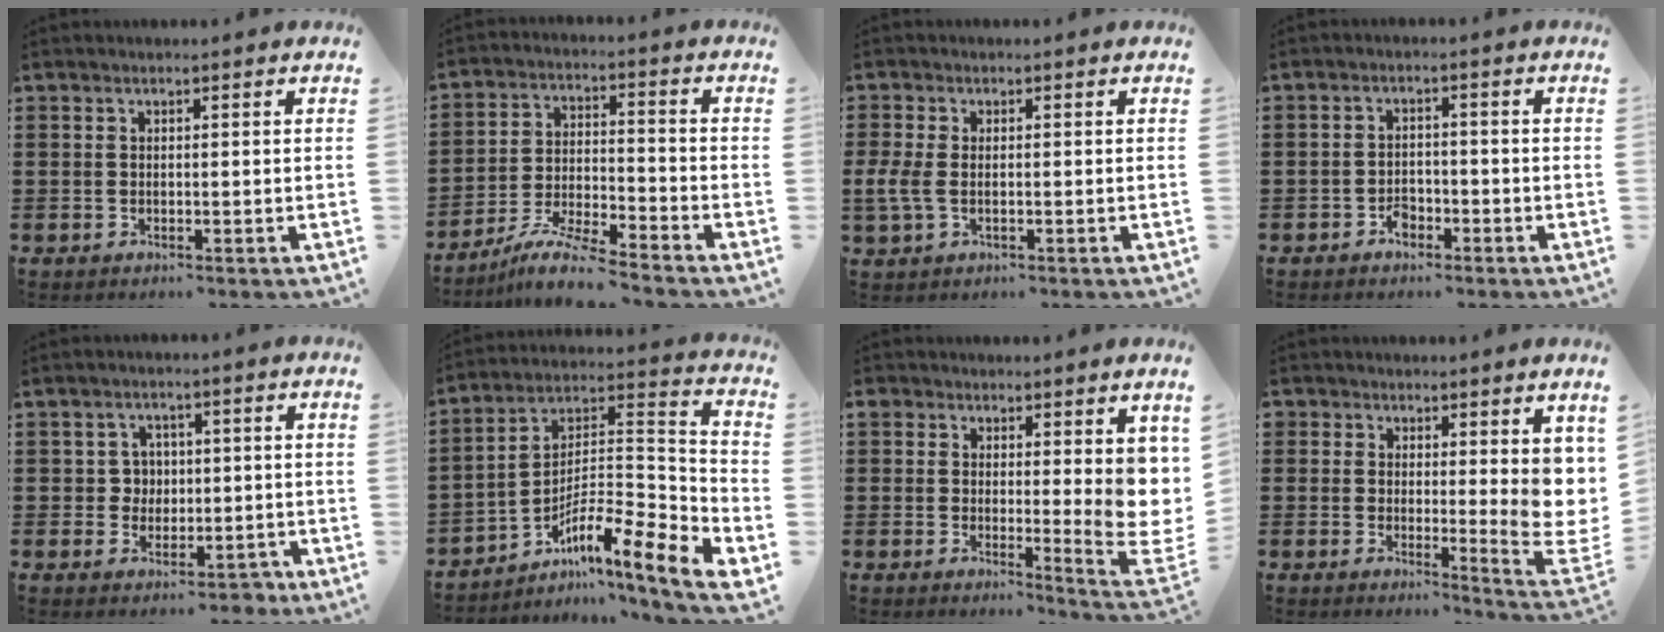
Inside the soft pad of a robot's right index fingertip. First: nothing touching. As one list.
[{"total": 7.3, "force": [-6.6, 0.1, 3.0], "torque": [-0.064, -0.004, -0.129]}, {"total": 3.6, "force": [-0.7, 2.1, 2.8], "torque": [-0.075, -0.004, -0.019]}, {"total": 2.4, "force": [-1.6, 1.4, 1.2], "torque": [-0.025, 0.002, -0.033]}, {"total": 3.4, "force": [-0.7, 3.1, 1.2], "torque": [-0.035, 0.006, -0.018]}, {"total": 9.3, "force": [-6.5, 1.0, 6.6], "torque": [-0.113, -0.013, -0.132]}, {"total": 7.1, "force": [2.8, 3.8, 5.4], "torque": [-0.065, -0.028, 0.055]}, {"total": 6.0, "force": [2.7, 3.2, 4.2], "torque": [-0.047, -0.029, 0.051]}]